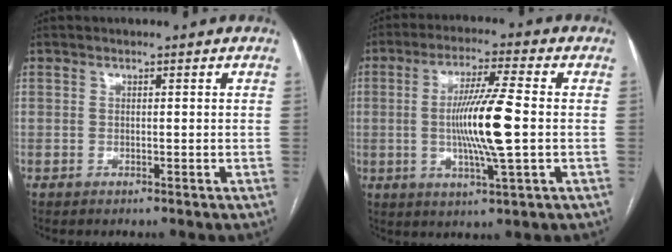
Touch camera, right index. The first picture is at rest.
{"total": 11.3, "force": [-0.6, 0.1, 11.3], "torque": [-0.214, -0.006, -0.014]}